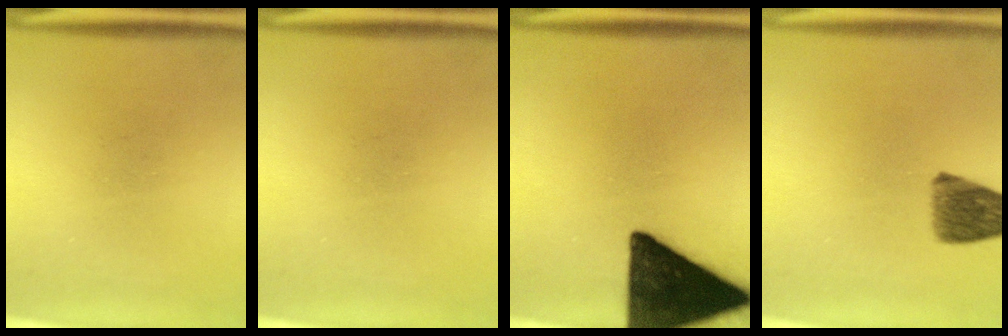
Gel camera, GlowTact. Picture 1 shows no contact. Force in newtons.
{"total": 0.0}
{"total": 18.3}
{"total": 7.4}